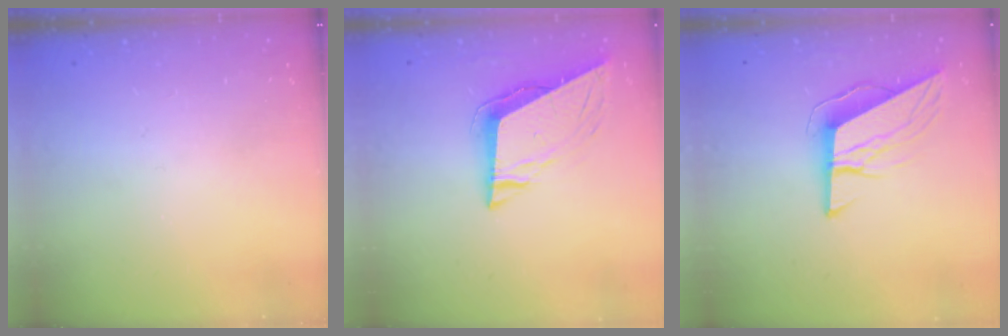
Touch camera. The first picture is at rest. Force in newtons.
{"total": 8.9, "press": 8.4, "slide": 2.7}
{"total": 9.8, "press": 9.6, "slide": 2.3}